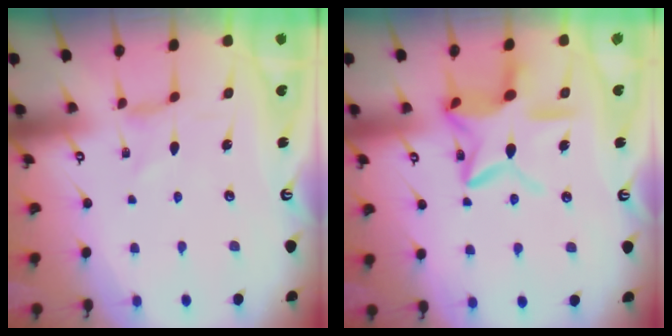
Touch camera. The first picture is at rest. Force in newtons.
{"total": 15.7, "press": 15.6, "slide": 1.2}